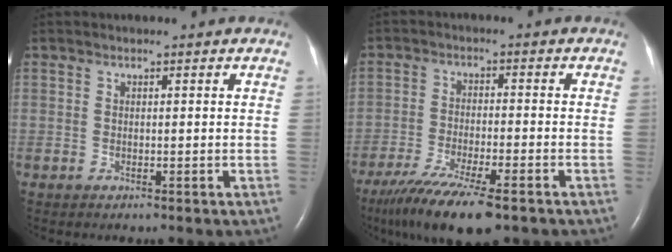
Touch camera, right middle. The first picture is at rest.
{"total": 13.3, "force": [-9.6, 1.9, 9.0], "torque": [-0.168, -0.037, -0.161]}